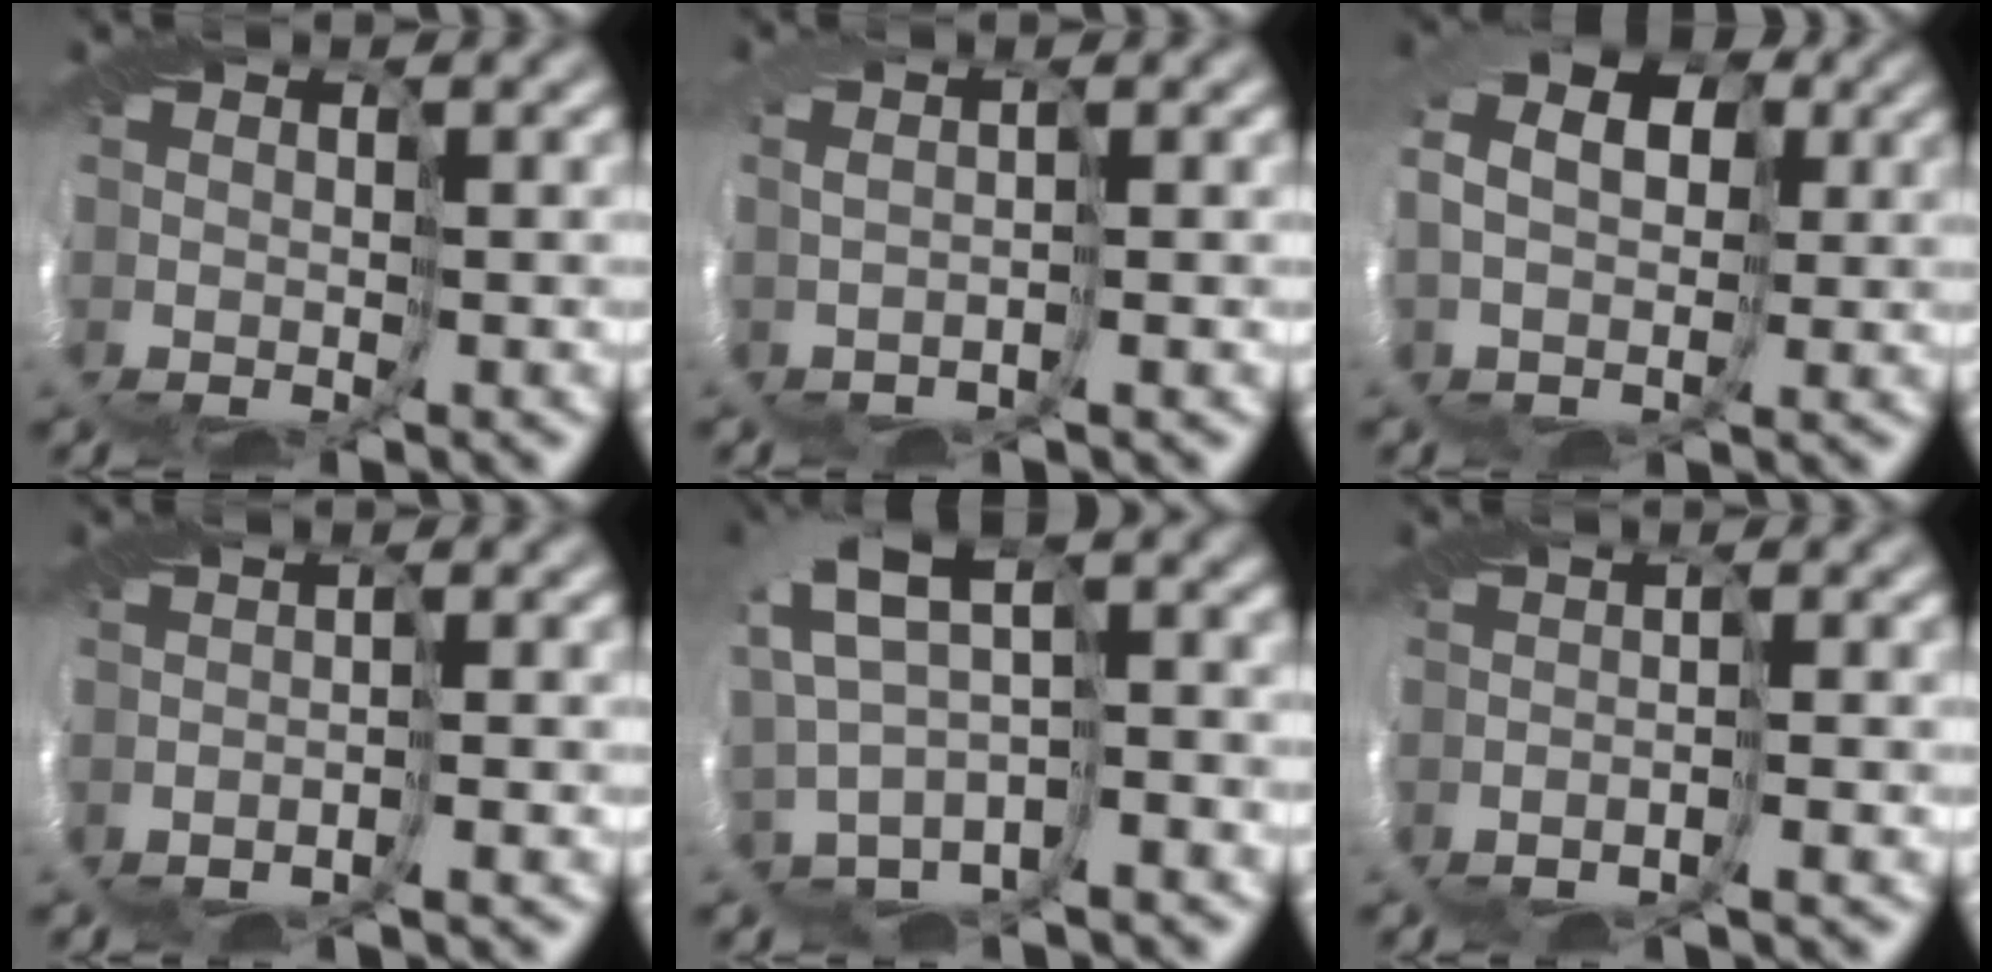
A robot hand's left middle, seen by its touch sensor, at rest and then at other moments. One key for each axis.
{"total": 0.7, "fx": 0.5, "fy": -0.5, "fz": 0.2, "tx": -0.002, "ty": 0.012, "tz": 0.006}
{"total": 6.9, "fx": 1.9, "fy": 4.9, "fz": 4.5, "tx": -0.078, "ty": 0.033, "tz": 0.024}
{"total": 1.2, "fx": -0.6, "fy": 0.3, "fz": 1.1, "tx": -0.025, "ty": 0.010, "tz": -0.014}
{"total": 3.9, "fx": 1.6, "fy": 0.8, "fz": 3.5, "tx": -0.071, "ty": 0.027, "tz": 0.030}
{"total": 1.3, "fx": -0.8, "fy": 0.1, "fz": 1.1, "tx": -0.024, "ty": 0.008, "tz": -0.017}